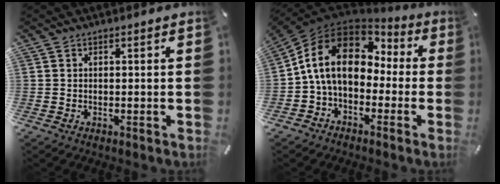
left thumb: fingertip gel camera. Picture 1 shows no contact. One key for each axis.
{"total": 14.7, "fx": 1.2, "fy": 10.6, "fz": 10.1, "tx": -0.229, "ty": 0.016, "tz": 0.016}